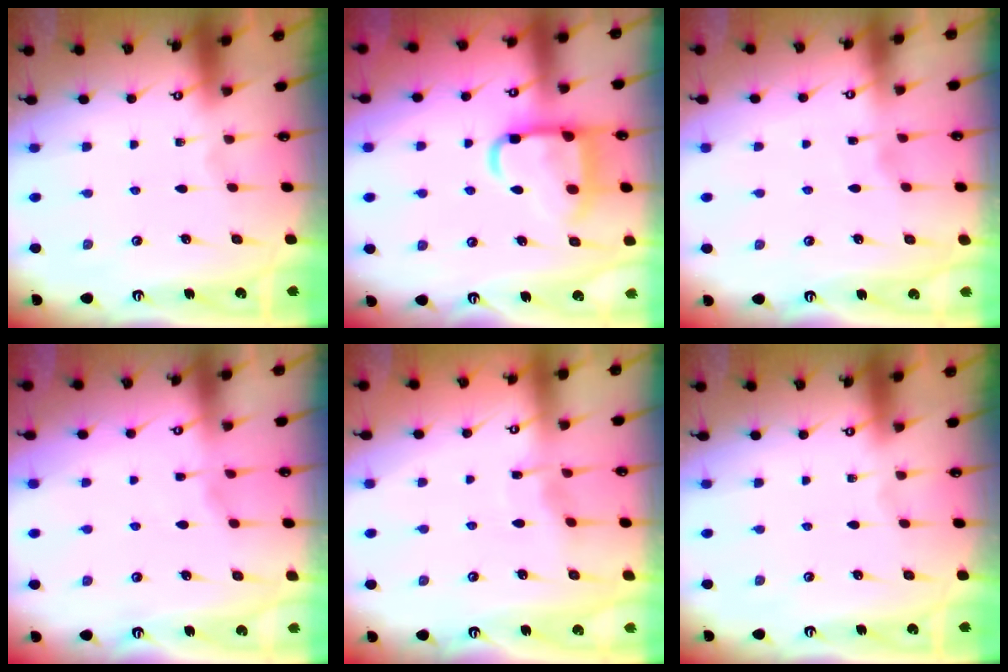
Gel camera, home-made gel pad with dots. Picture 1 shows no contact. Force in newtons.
{"total": 13.5, "press": 13.4, "slide": 1.1}
{"total": 2.2, "press": 2.1, "slide": 0.3}
{"total": 1.5, "press": 1.5, "slide": 0.4}
{"total": 3.9, "press": 3.9, "slide": 0.4}
{"total": 0.0}